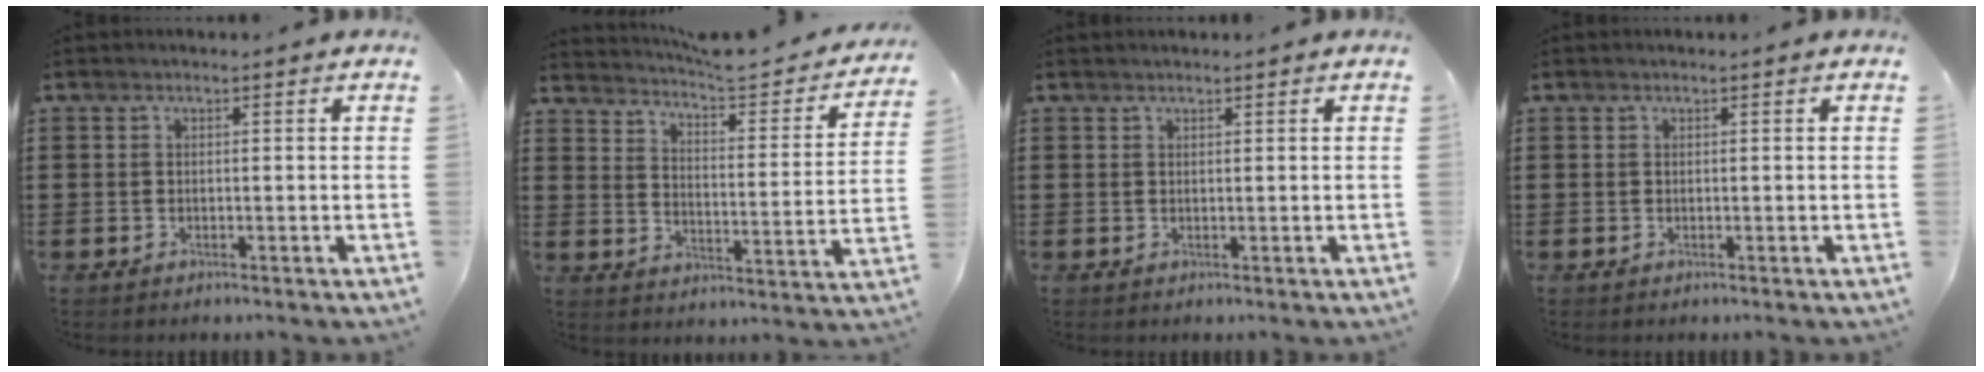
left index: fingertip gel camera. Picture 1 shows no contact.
{"total": 4.6, "force": [4.4, -0.1, 1.4], "torque": [-0.044, -0.036, 0.066]}
{"total": 0.7, "force": [0.7, 0.1, 0.1], "torque": [-0.004, 0.000, 0.014]}
{"total": 0.0}